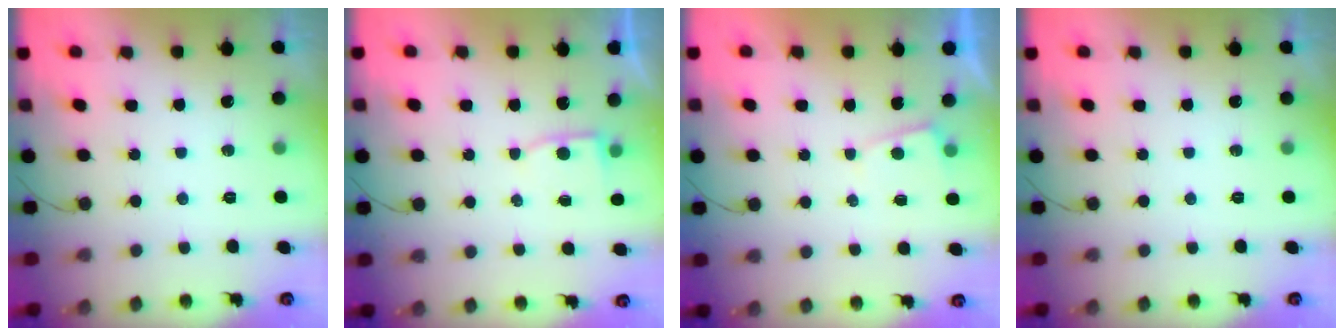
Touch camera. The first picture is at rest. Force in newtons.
{"total": 3.3, "press": 3.2, "slide": 0.3}
{"total": 1.2, "press": 1.2, "slide": 0.1}
{"total": 0.0}